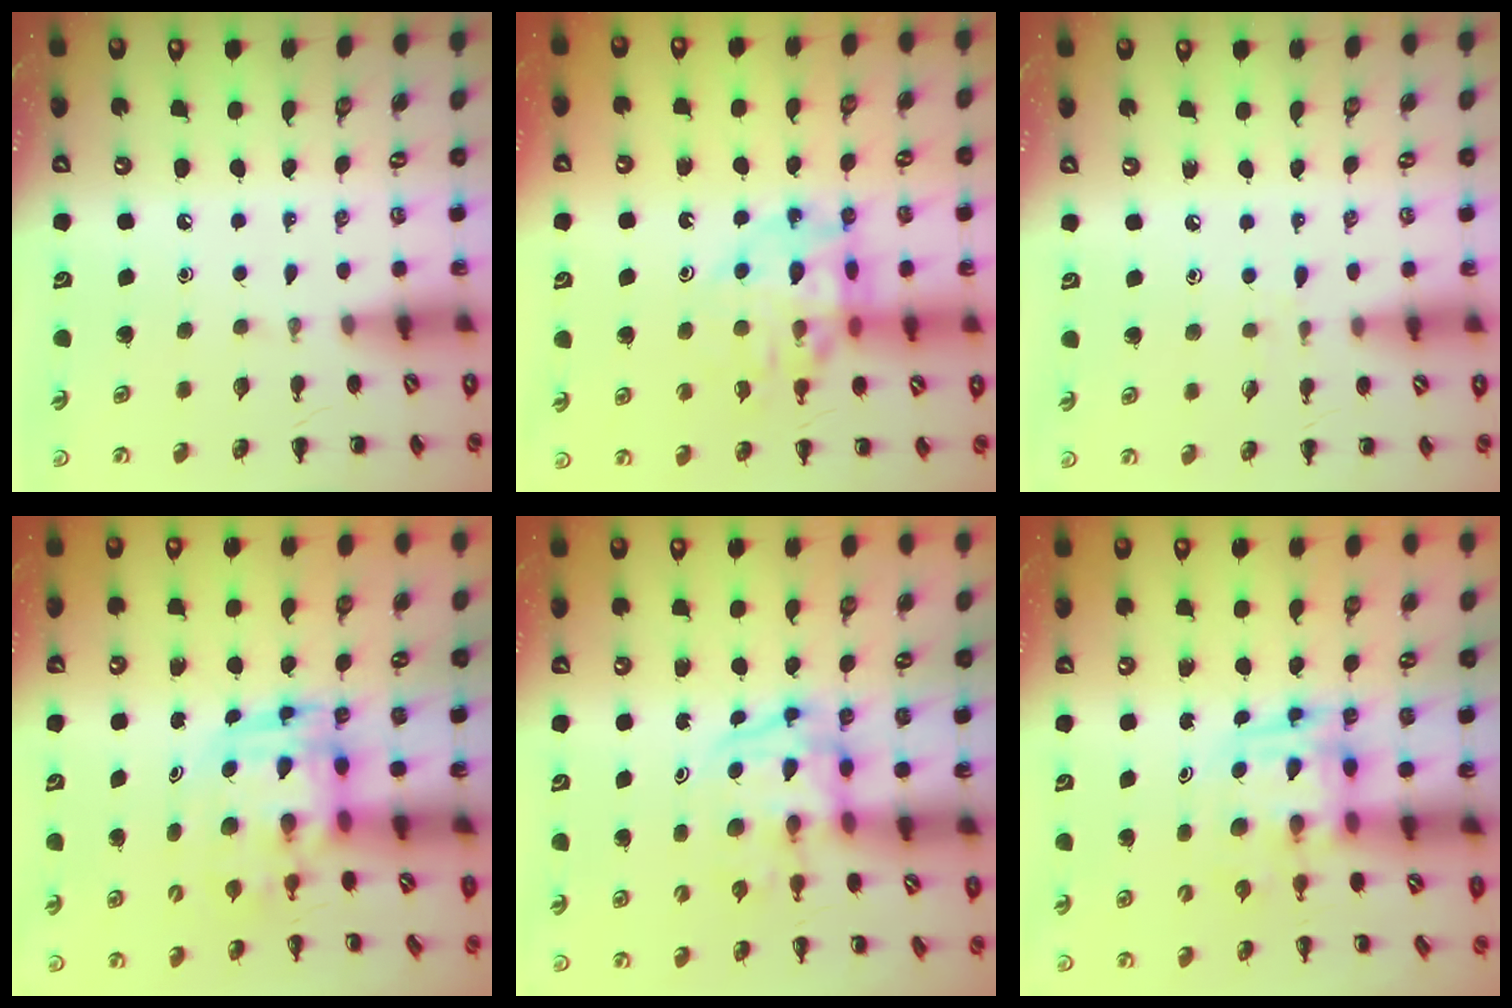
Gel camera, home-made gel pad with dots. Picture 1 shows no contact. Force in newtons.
{"total": 16.4, "press": 16.1, "slide": 2.9}
{"total": 3.7, "press": 3.4, "slide": 1.5}
{"total": 3.5, "press": 3.4, "slide": 0.7}
{"total": 4.0, "press": 3.9, "slide": 0.6}
{"total": 3.7, "press": 3.7, "slide": 0.7}